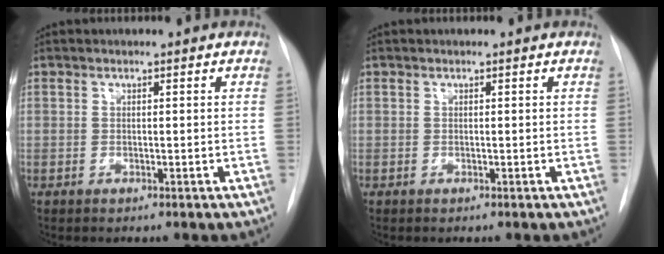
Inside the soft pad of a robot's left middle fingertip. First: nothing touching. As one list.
[{"total": 0.0}]